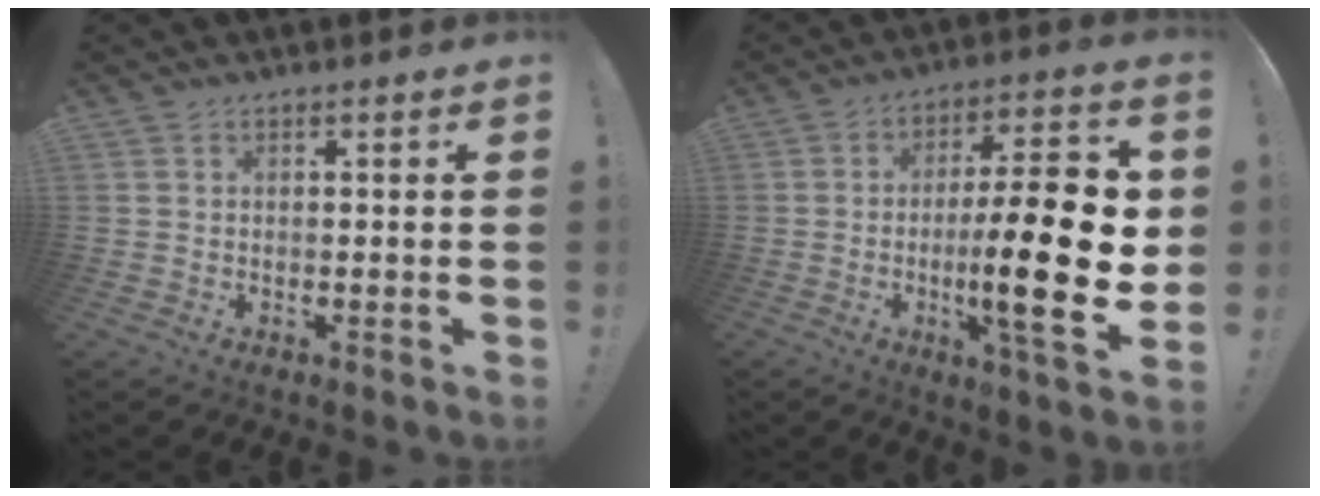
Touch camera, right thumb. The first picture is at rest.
{"total": 22.4, "force": [-2.1, 4.9, 21.8], "torque": [-0.343, -0.002, -0.033]}